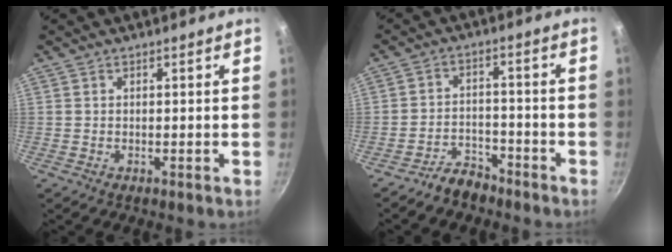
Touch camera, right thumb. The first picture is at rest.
{"total": 5.2, "force": [-4.4, 2.6, 1.3], "torque": [-0.010, 0.049, -0.079]}